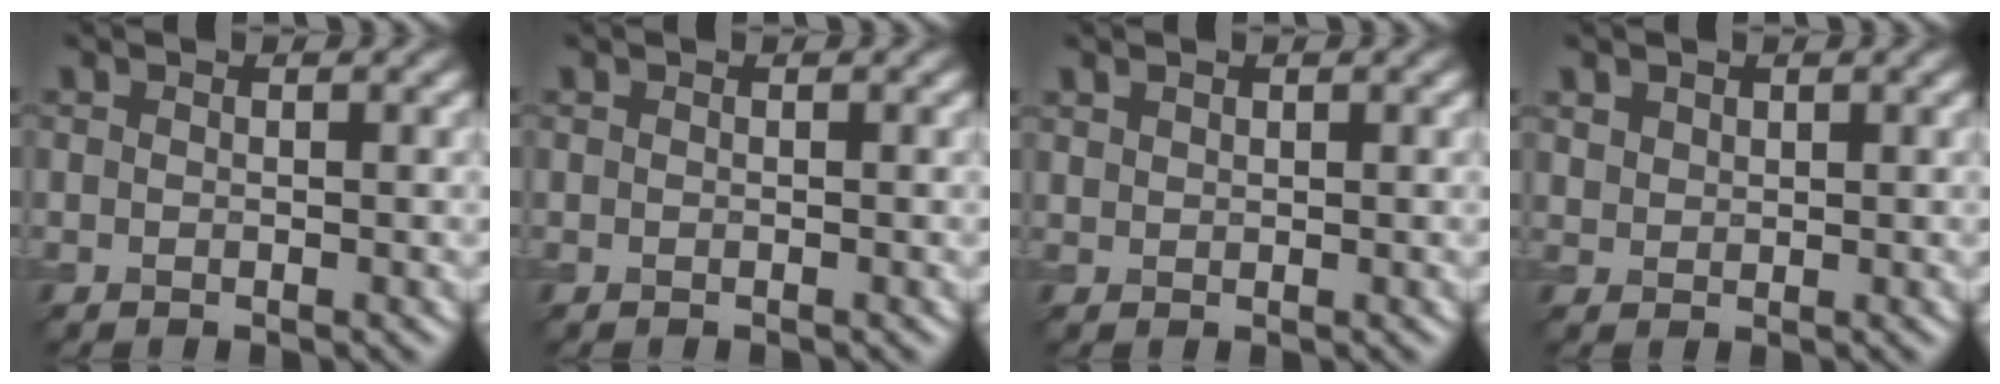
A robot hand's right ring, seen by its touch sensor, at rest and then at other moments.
{"total": 0.0}
{"total": 0.7, "force": [0.5, 0.4, 0.2], "torque": [-0.006, -0.001, 0.014]}
{"total": 1.2, "force": [0.8, 0.8, 0.3], "torque": [-0.006, -0.002, 0.018]}